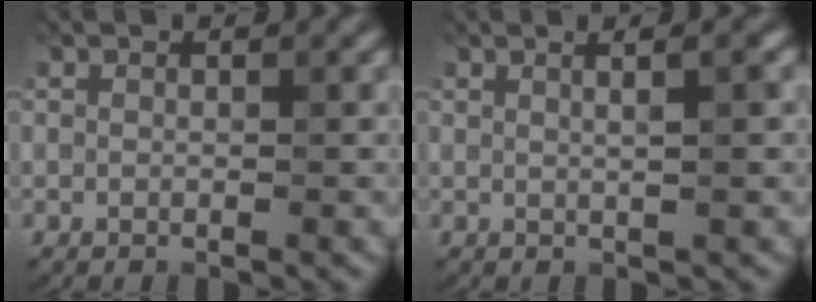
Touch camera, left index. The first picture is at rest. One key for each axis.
{"total": 2.8, "fx": 1.0, "fy": 1.1, "fz": 2.3, "tx": -0.012, "ty": 0.005, "tz": -0.009}